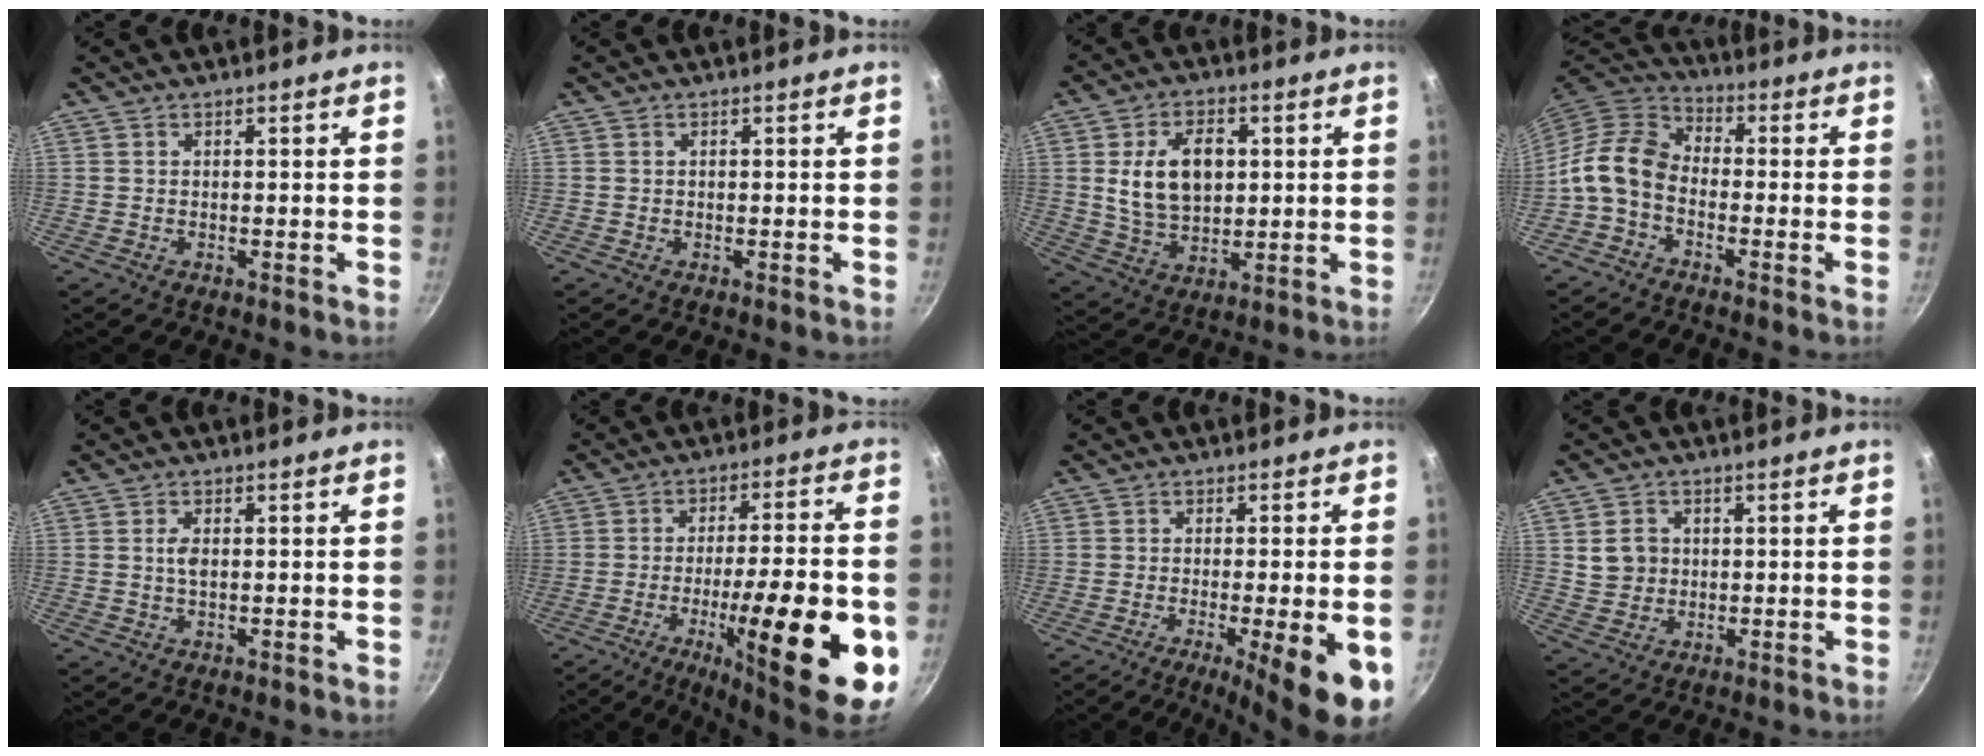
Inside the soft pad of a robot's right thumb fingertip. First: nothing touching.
{"total": 0.0}
{"total": 12.5, "force": [2.1, 8.2, 9.2], "torque": [-0.137, -0.006, 0.041]}
{"total": 9.6, "force": [-2.7, 6.6, 6.3], "torque": [-0.112, 0.042, -0.073]}
{"total": 2.2, "force": [0.2, 1.2, 1.8], "torque": [-0.030, 0.002, 0.002]}
{"total": 24.0, "force": [-7.6, 5.8, 22.0], "torque": [-0.299, 0.022, -0.105]}
{"total": 12.1, "force": [-4.5, 2.0, 11.0], "torque": [-0.148, 0.001, -0.062]}
{"total": 5.2, "force": [0.8, 4.6, 2.2], "torque": [-0.018, 0.006, 0.017]}